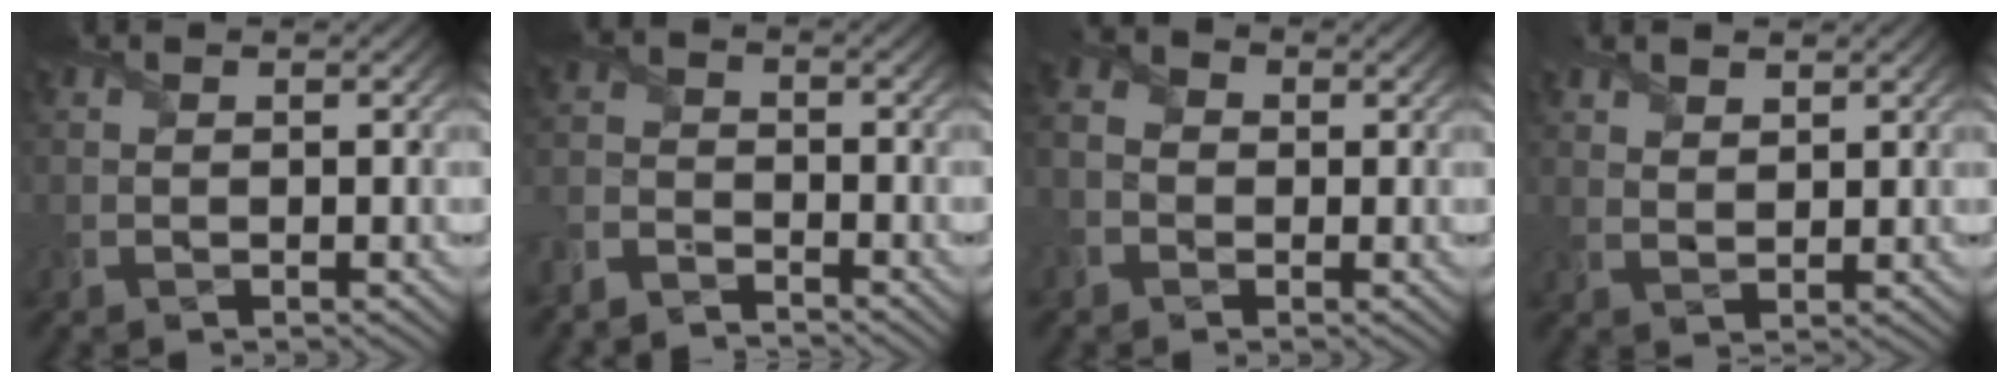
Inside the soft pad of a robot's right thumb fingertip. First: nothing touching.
{"total": 4.0, "force": [-3.9, 0.7, 0.4], "torque": [-0.010, -0.005, -0.093]}
{"total": 3.5, "force": [-1.0, 2.9, 1.7], "torque": [-0.052, 0.000, -0.021]}
{"total": 2.5, "force": [2.0, 1.0, 1.2], "torque": [-0.028, -0.001, 0.041]}